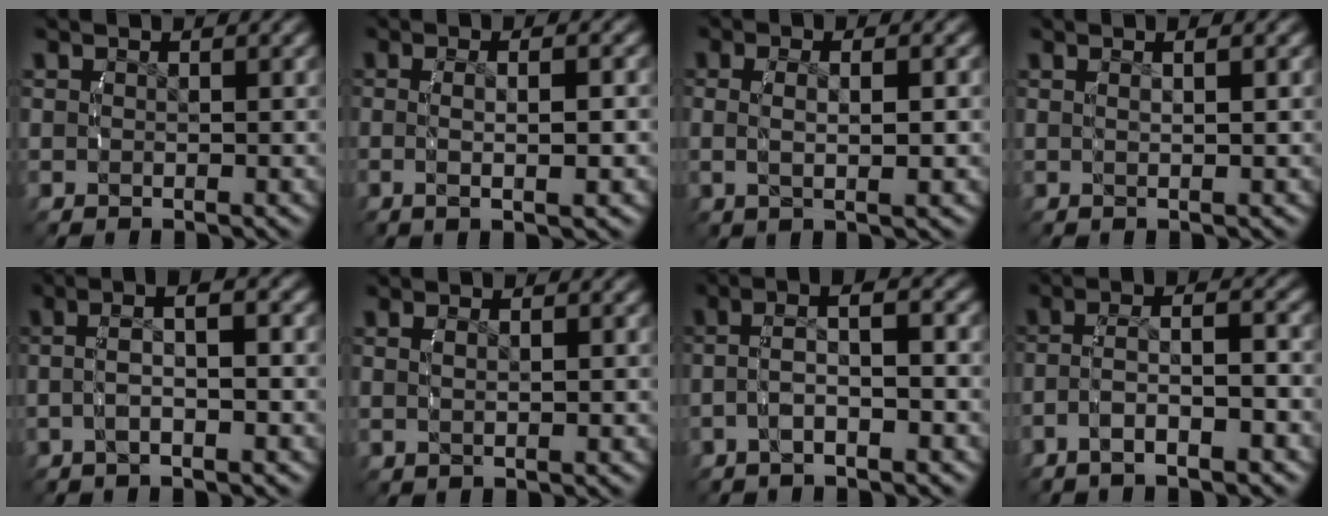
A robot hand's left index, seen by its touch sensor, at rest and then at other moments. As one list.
[{"total": 3.2, "force": [-0.4, 0.2, 3.2], "torque": [-0.062, 0.000, -0.004]}, {"total": 3.4, "force": [0.3, 0.8, 3.3], "torque": [-0.064, 0.000, 0.009]}, {"total": 1.4, "force": [0.3, -0.6, 1.2], "torque": [-0.020, 0.004, 0.009]}, {"total": 3.7, "force": [-0.1, 0.9, 3.5], "torque": [-0.064, 0.015, -0.005]}, {"total": 1.4, "force": [0.3, 0.2, 1.3], "torque": [-0.023, 0.002, 0.006]}, {"total": 3.8, "force": [-0.6, 1.2, 3.5], "torque": [-0.069, 0.010, -0.013]}, {"total": 4.3, "force": [-2.0, 1.5, 3.5], "torque": [-0.071, -0.003, -0.030]}]